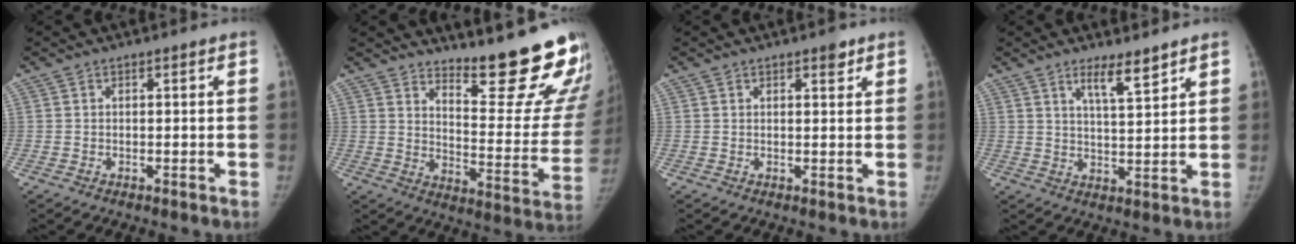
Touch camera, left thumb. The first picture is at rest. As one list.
[{"total": 21.1, "force": [16.7, 4.0, 12.3], "torque": [-0.136, -0.165, 0.217]}, {"total": 1.9, "force": [1.3, 0.7, 1.2], "torque": [-0.008, -0.006, 0.017]}, {"total": 5.5, "force": [4.0, 0.9, 3.7], "torque": [-0.053, -0.034, 0.068]}]